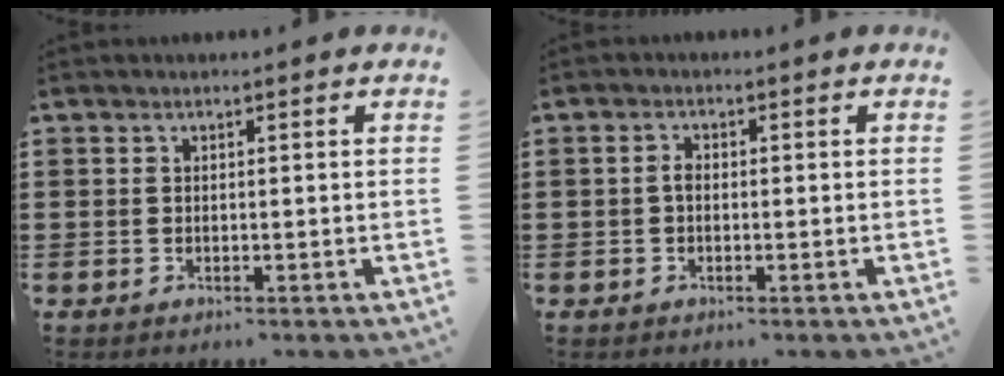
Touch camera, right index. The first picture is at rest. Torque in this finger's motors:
{"motor_torque": [0.43, -0.35, 0.10, 0.06]}